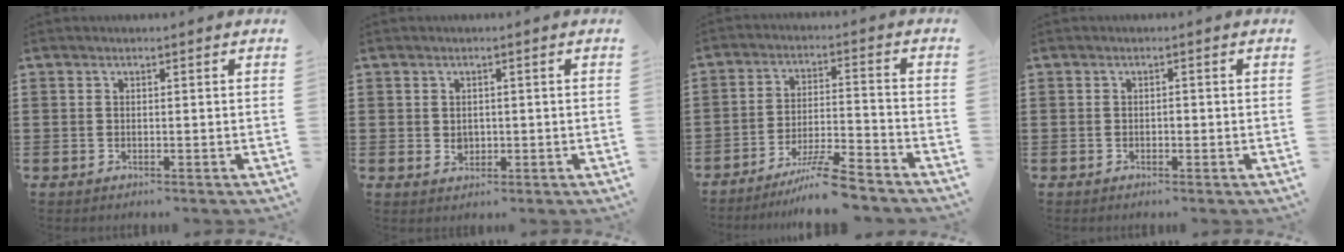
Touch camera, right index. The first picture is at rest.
{"total": 1.6, "force": [0.1, 1.4, 0.9], "torque": [-0.020, 0.006, 0.001]}
{"total": 7.9, "force": [-6.7, 0.3, 4.2], "torque": [-0.078, 0.001, -0.126]}
{"total": 0.7, "force": [-0.3, 0.4, 0.4], "torque": [-0.011, 0.000, -0.005]}